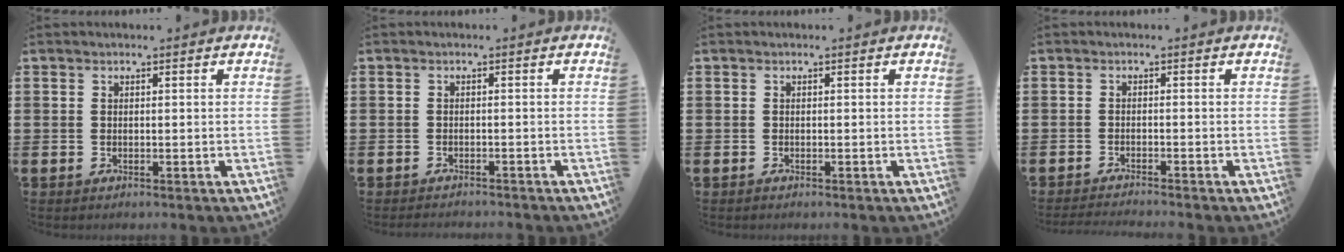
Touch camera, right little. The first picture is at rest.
{"total": 0.9, "force": [-0.9, 0.0, 0.0], "torque": [-0.001, -0.001, -0.018]}
{"total": 0.0}
{"total": 1.2, "force": [-1.2, -0.2, 0.2], "torque": [-0.002, -0.001, -0.023]}